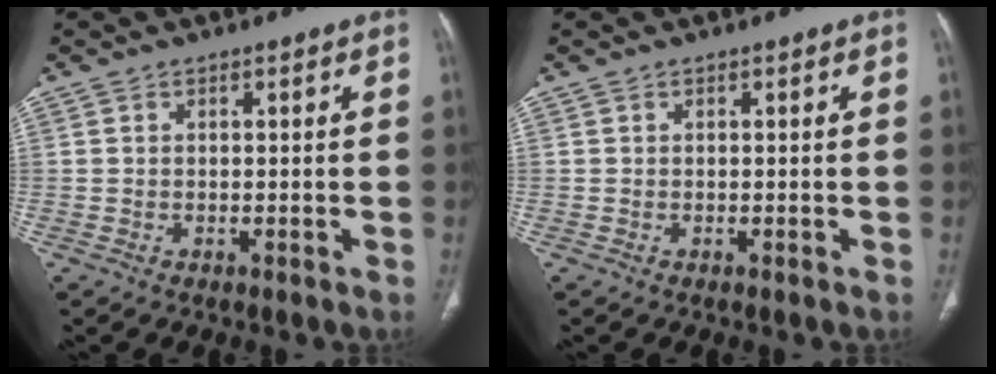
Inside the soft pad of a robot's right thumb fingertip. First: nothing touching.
{"total": 0.0}